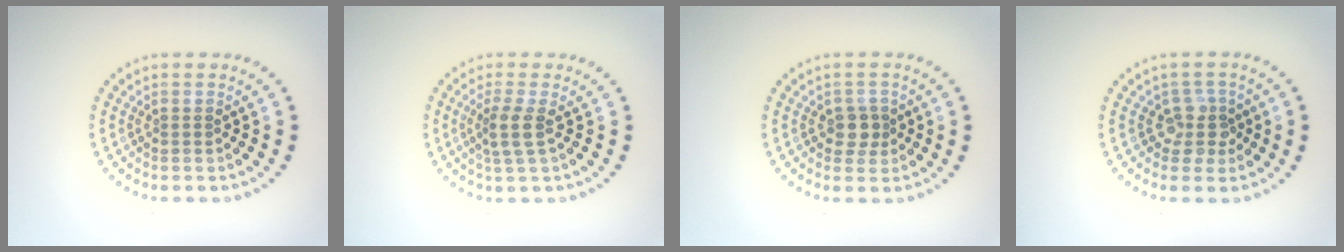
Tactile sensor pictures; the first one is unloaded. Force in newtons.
{"total": 2.2, "press": 1.7, "slide": 1.3}
{"total": 1.9, "press": 1.7, "slide": 0.8}
{"total": 2.4, "press": 1.9, "slide": 1.5}